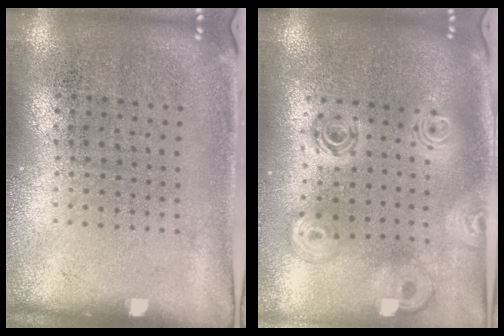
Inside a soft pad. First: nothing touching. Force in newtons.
{"total": 2.3, "press": 1.8, "slide": 1.4}